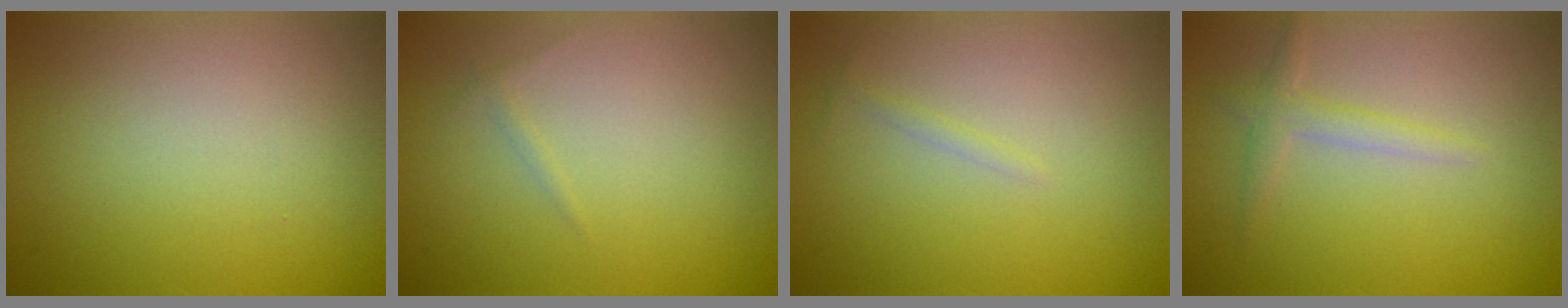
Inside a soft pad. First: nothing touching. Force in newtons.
{"total": 0.5, "press": 0.5, "slide": 0.1}
{"total": 0.7, "press": 0.7, "slide": 0.1}
{"total": 1.6, "press": 1.6, "slide": 0.1}